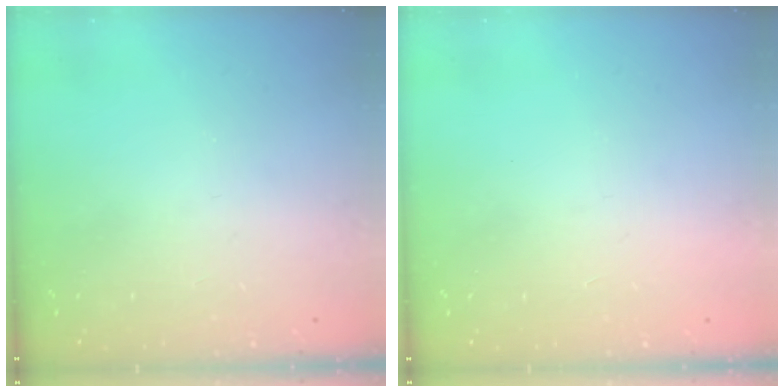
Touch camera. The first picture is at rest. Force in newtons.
{"total": 1.6, "press": 1.5, "slide": 0.1}